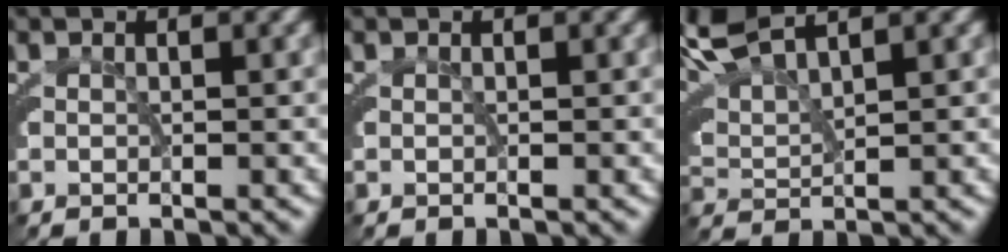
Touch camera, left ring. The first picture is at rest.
{"total": 0.0}
{"total": 6.1, "force": [4.2, 2.8, 3.4], "torque": [-0.091, 0.007, 0.070]}